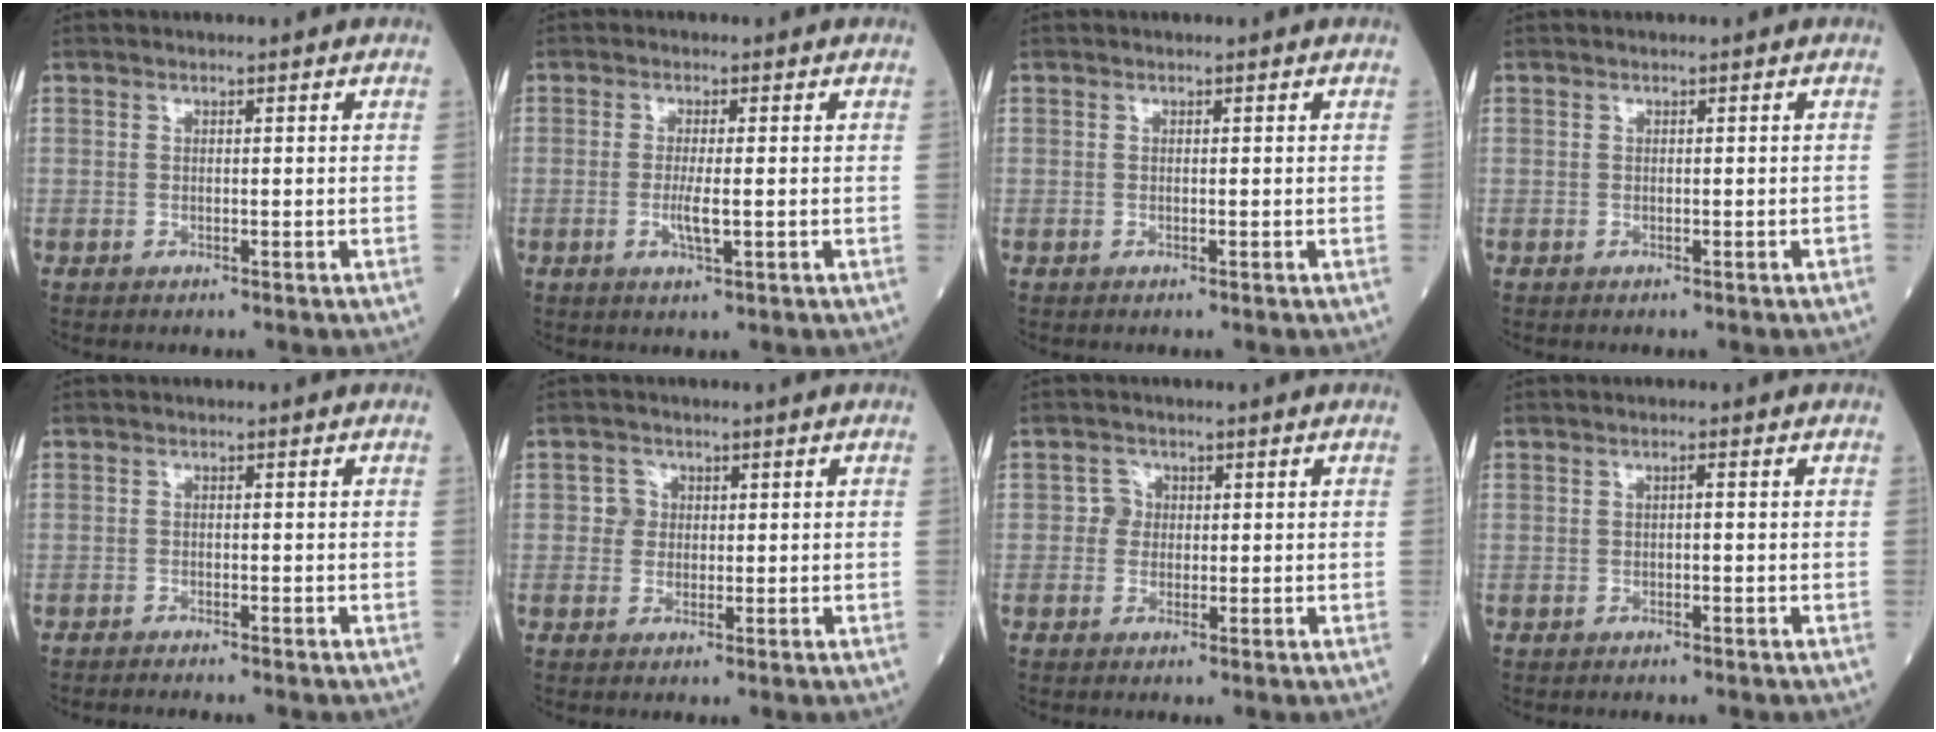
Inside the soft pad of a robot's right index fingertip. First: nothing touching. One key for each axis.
{"total": 3.0, "fx": -0.6, "fy": 0.1, "fz": 2.9, "tx": -0.061, "ty": -0.005, "tz": -0.012}
{"total": 0.0}
{"total": 0.0}
{"total": 1.7, "fx": -1.6, "fy": -0.3, "fz": 0.5, "tx": -0.010, "ty": -0.001, "tz": -0.025}
{"total": 2.1, "fx": 0.4, "fy": 2.0, "fz": 0.3, "tx": 0.001, "ty": 0.002, "tz": 0.003}
{"total": 1.8, "fx": 0.2, "fy": 1.7, "fz": 0.4, "tx": 0.001, "ty": 0.003, "tz": -0.001}
{"total": 0.6, "fx": 0.0, "fy": 0.0, "fz": 0.6, "tx": -0.010, "ty": 0.002, "tz": 0.000}